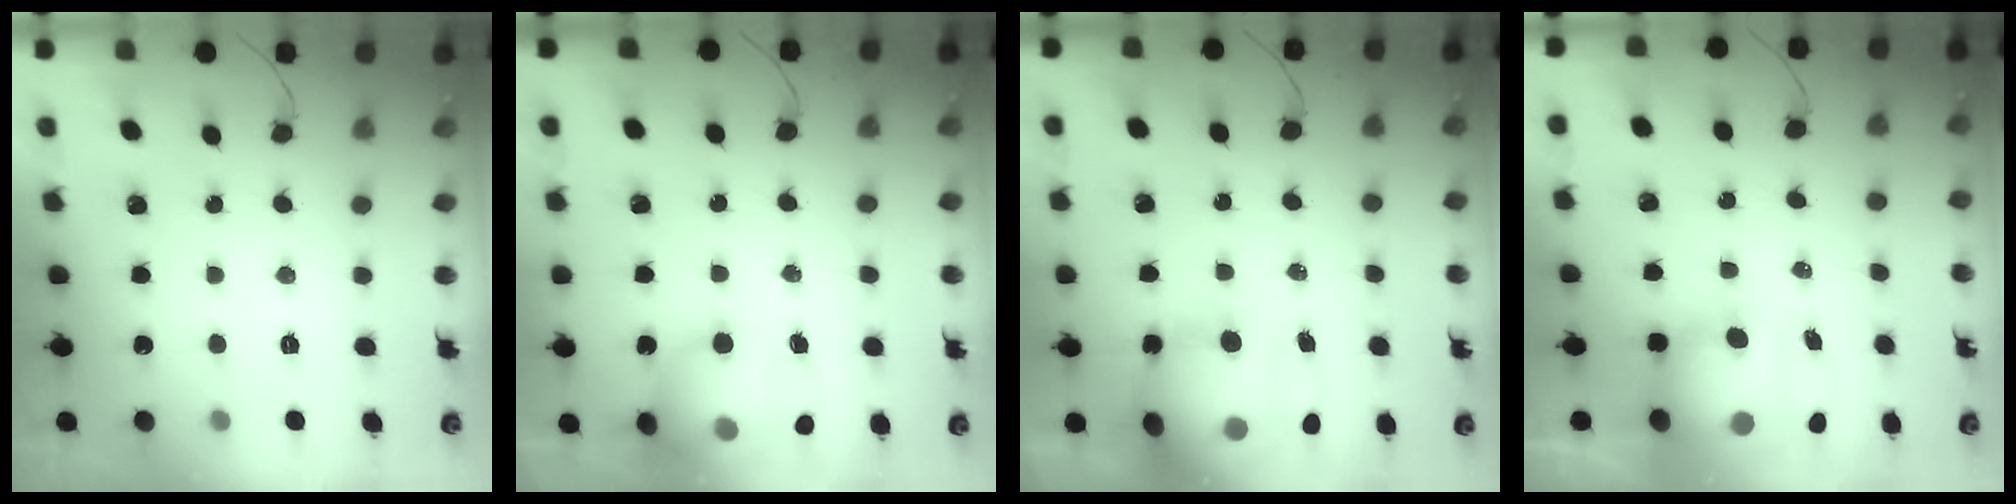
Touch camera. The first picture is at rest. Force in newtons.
{"total": 16.8, "press": 16.6, "slide": 2.3}
{"total": 19.5, "press": 19.0, "slide": 4.5}
{"total": 12.6, "press": 12.3, "slide": 2.9}